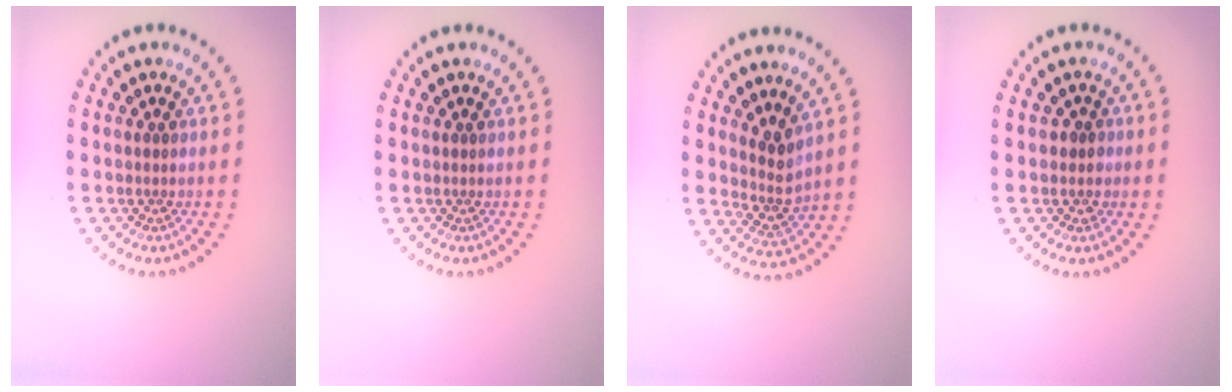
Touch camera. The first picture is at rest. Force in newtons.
{"total": 0.0}
{"total": 2.6, "press": 2.0, "slide": 1.7}
{"total": 1.1, "press": 0.9, "slide": 0.5}